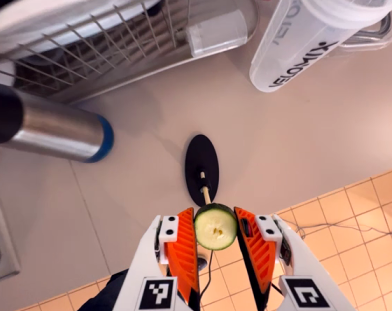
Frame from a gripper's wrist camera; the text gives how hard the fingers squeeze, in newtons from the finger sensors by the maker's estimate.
{"total": 7.6, "left": 7.5, "right": 7.7}